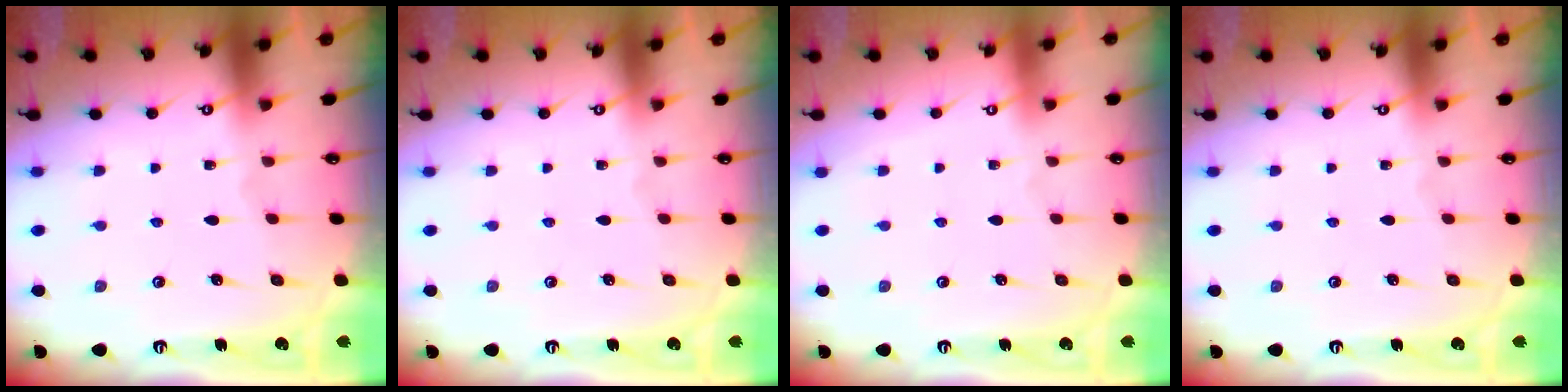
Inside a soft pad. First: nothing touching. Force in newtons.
{"total": 0.0}
{"total": 4.0, "press": 4.0, "slide": 0.1}
{"total": 0.0}